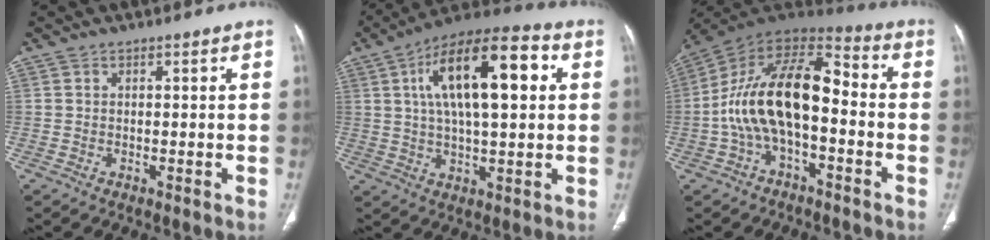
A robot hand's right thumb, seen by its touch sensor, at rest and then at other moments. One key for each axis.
{"total": 19.0, "fx": 4.8, "fy": 7.2, "fz": 16.9, "tx": -0.266, "ty": 0.014, "tz": 0.071}
{"total": 18.1, "fx": -2.7, "fy": 9.1, "fz": 15.4, "tx": -0.271, "ty": 0.058, "tz": -0.055}